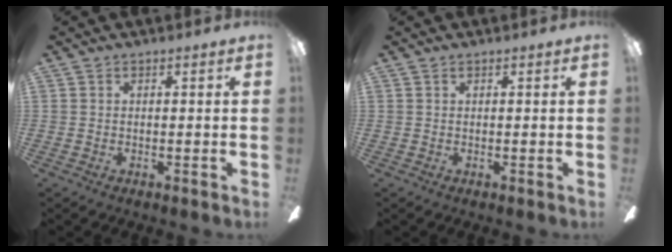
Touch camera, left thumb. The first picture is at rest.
{"total": 0.0}